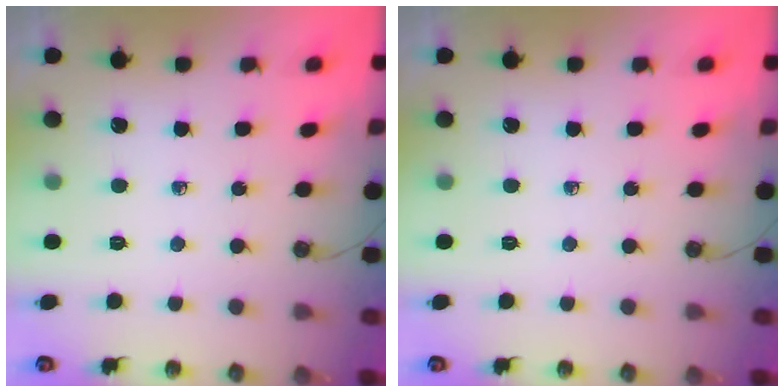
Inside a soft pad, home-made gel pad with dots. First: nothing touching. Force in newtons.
{"total": 0.0}